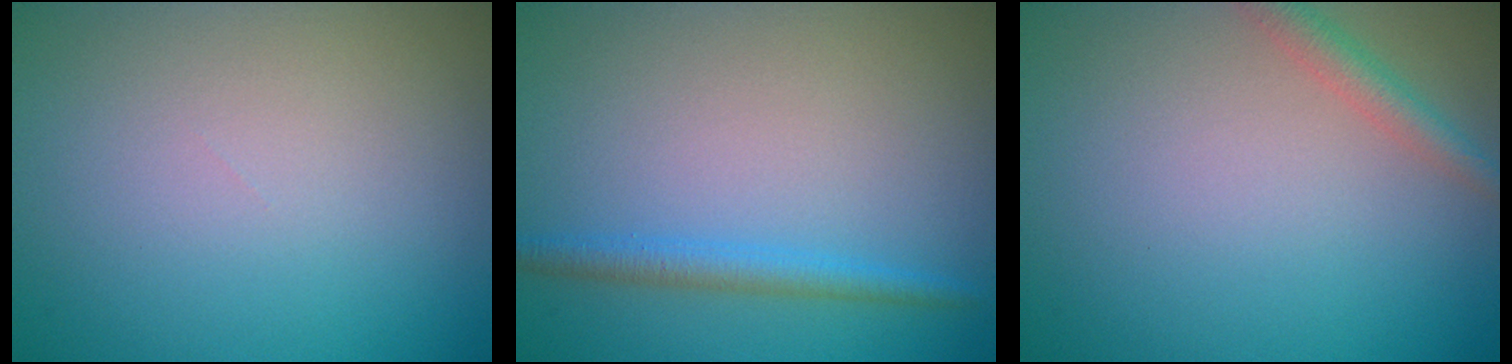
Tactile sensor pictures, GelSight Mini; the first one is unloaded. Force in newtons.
{"total": 2.0, "press": 2.0, "slide": 0.2}
{"total": 2.0, "press": 2.0, "slide": 0.1}